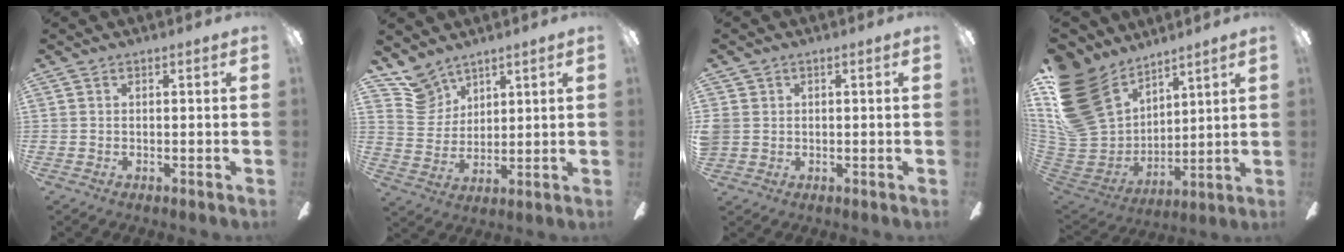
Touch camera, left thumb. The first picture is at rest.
{"total": 9.3, "force": [7.5, 5.4, 1.3], "torque": [-0.040, -0.040, 0.148]}
{"total": 2.5, "force": [0.5, 2.4, 0.6], "torque": [-0.014, 0.006, 0.010]}
{"total": 24.0, "force": [12.0, 17.0, 12.0], "torque": [-0.261, -0.065, 0.243]}